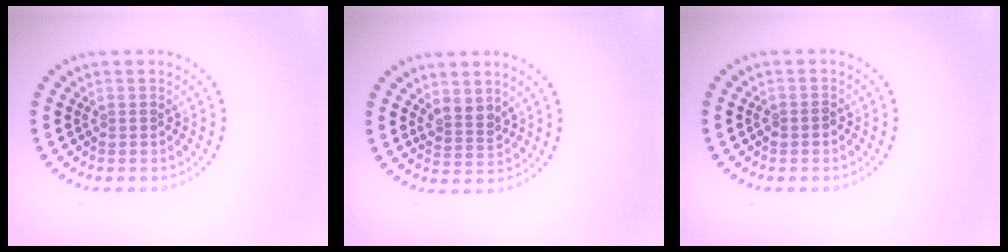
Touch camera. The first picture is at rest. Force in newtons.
{"total": 2.1, "press": 1.7, "slide": 1.2}
{"total": 0.8, "press": 0.7, "slide": 0.2}